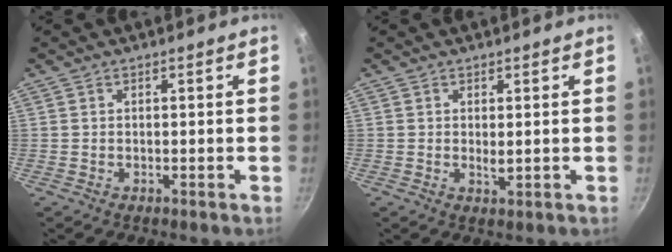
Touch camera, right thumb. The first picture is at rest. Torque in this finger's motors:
{"motor_torque": [-0.29, 0.38, -0.39, -0.04, 0.05]}